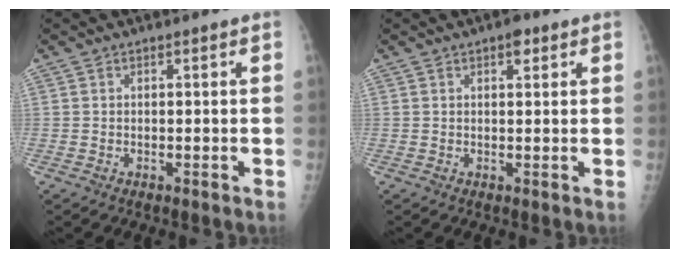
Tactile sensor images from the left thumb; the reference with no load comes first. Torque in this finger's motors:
{"motor_torque": [0.29, 0.10, 0.23, 0.04, 0.03]}